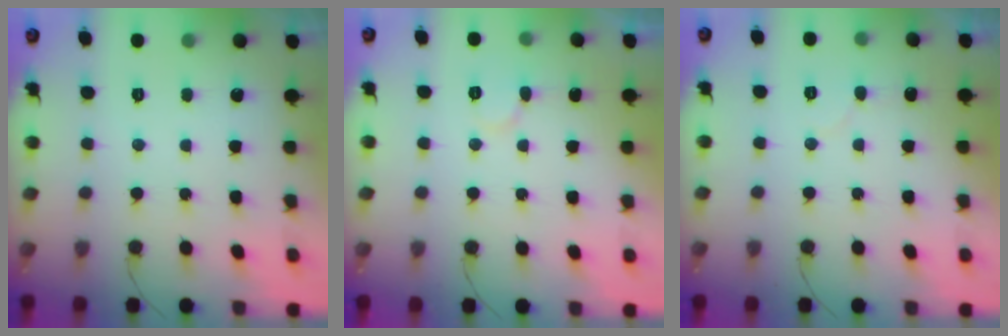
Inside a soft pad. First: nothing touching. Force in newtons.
{"total": 5.3, "press": 5.2, "slide": 0.5}
{"total": 5.6, "press": 5.6, "slide": 0.5}